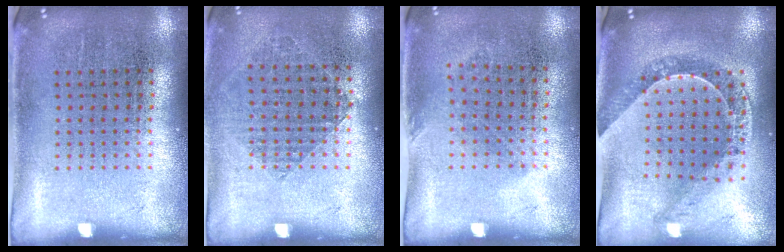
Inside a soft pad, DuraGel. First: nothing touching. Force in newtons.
{"total": 0.9, "press": 0.8, "slide": 0.4}
{"total": 0.9, "press": 0.7, "slide": 0.5}
{"total": 1.1, "press": 1.1, "slide": 0.2}